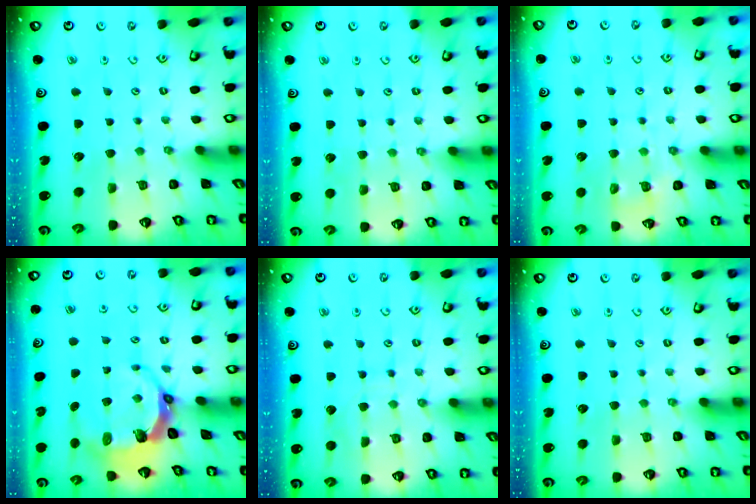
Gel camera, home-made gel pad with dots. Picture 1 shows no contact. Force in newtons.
{"total": 3.9, "press": 3.9, "slide": 0.6}
{"total": 7.8, "press": 7.8, "slide": 0.5}
{"total": 8.0, "press": 6.6, "slide": 4.5}
{"total": 5.3, "press": 5.2, "slide": 0.6}
{"total": 0.0}